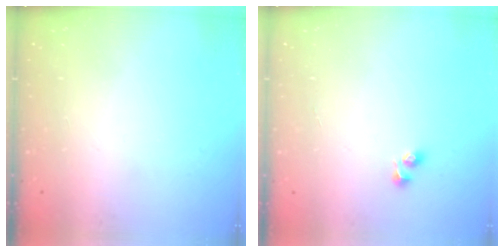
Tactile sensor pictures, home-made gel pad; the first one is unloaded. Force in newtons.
{"total": 3.0, "press": 2.7, "slide": 1.3}